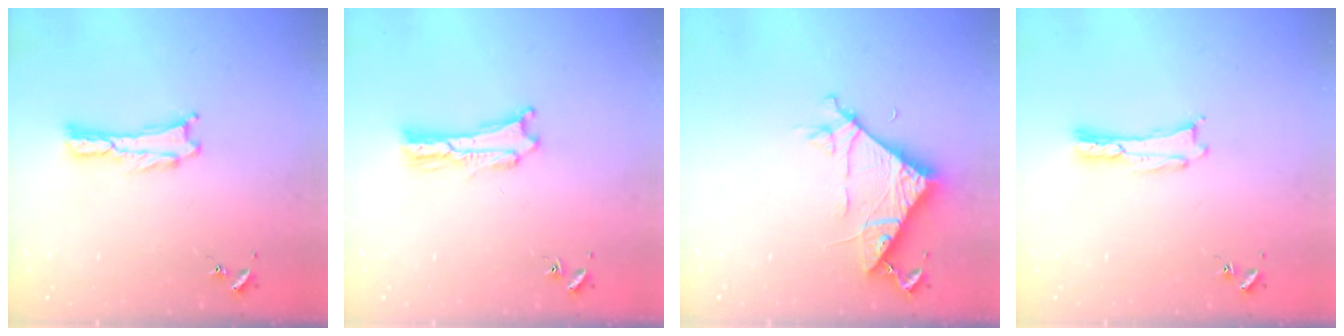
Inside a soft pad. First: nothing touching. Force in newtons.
{"total": 0.9, "press": 0.9, "slide": 0.2}
{"total": 7.3, "press": 7.3, "slide": 0.6}
{"total": 0.0}